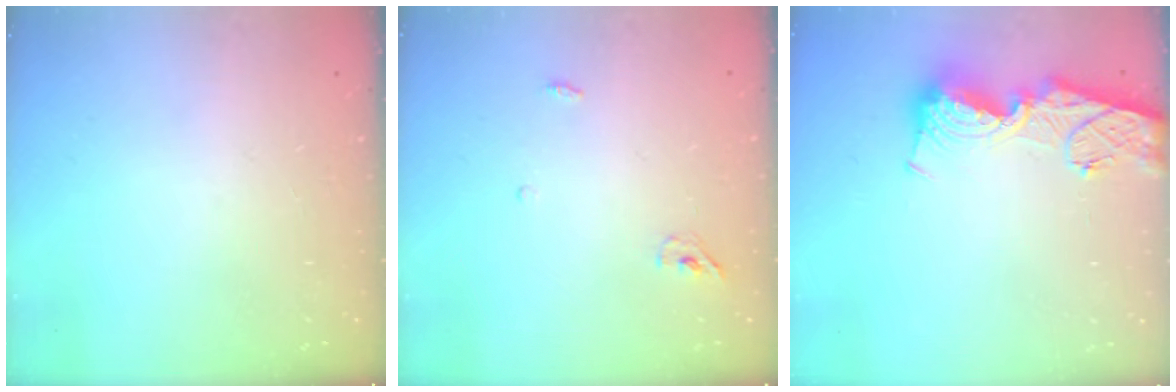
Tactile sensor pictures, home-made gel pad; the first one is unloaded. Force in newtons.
{"total": 3.9, "press": 3.7, "slide": 1.2}
{"total": 13.6, "press": 13.5, "slide": 1.5}